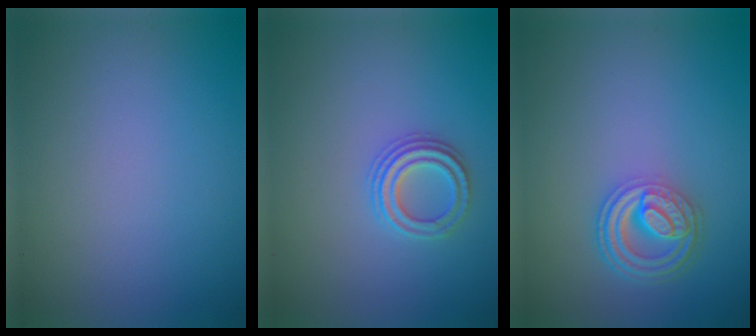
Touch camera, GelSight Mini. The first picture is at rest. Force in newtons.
{"total": 2.3, "press": 2.2, "slide": 0.6}
{"total": 4.6, "press": 3.5, "slide": 3.0}